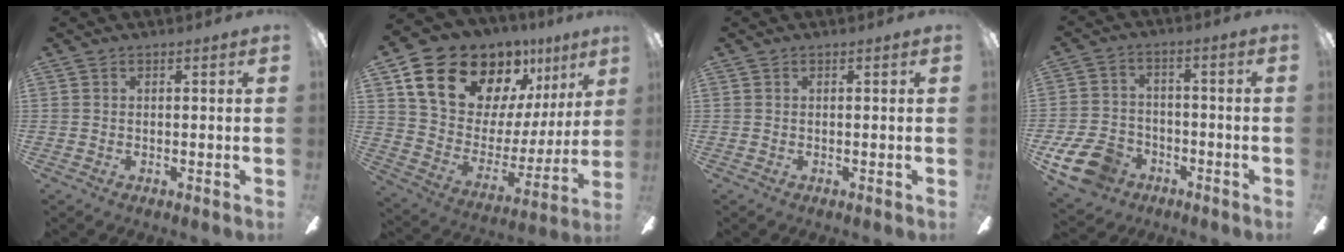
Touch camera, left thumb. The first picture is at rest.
{"total": 20.8, "force": [14.6, 11.7, 9.0], "torque": [-0.164, -0.090, 0.278]}
{"total": 0.0}
{"total": 11.9, "force": [-6.5, 8.0, 5.9], "torque": [-0.136, 0.040, -0.117]}